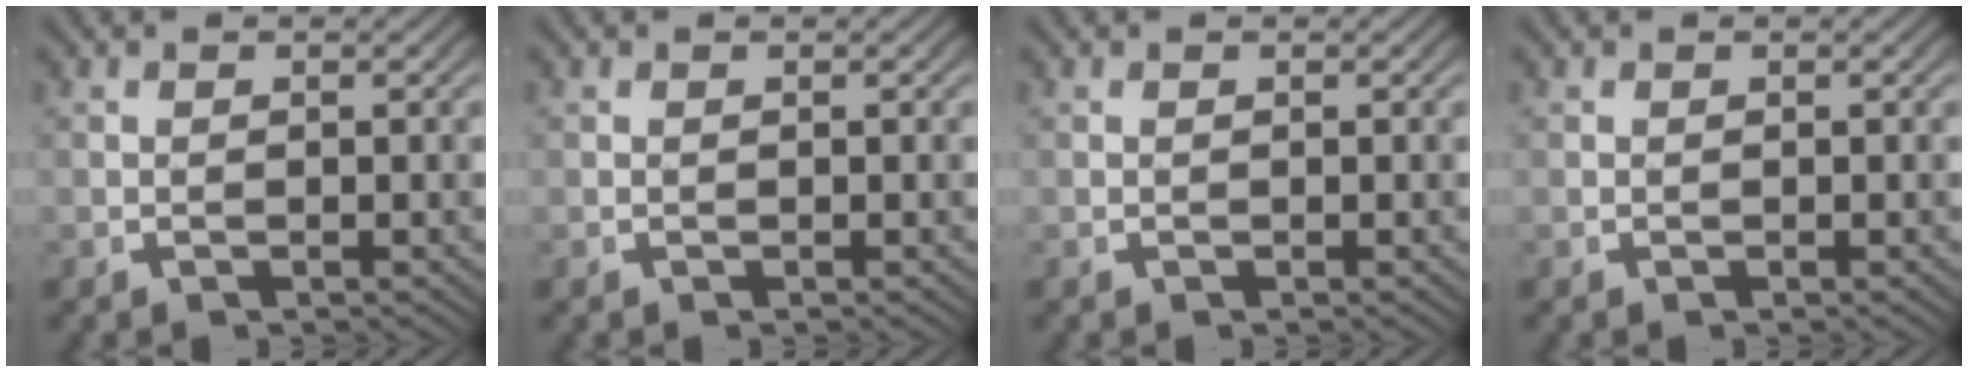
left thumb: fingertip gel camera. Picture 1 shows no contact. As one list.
[{"total": 0.0}, {"total": 0.0}, {"total": 0.0}]